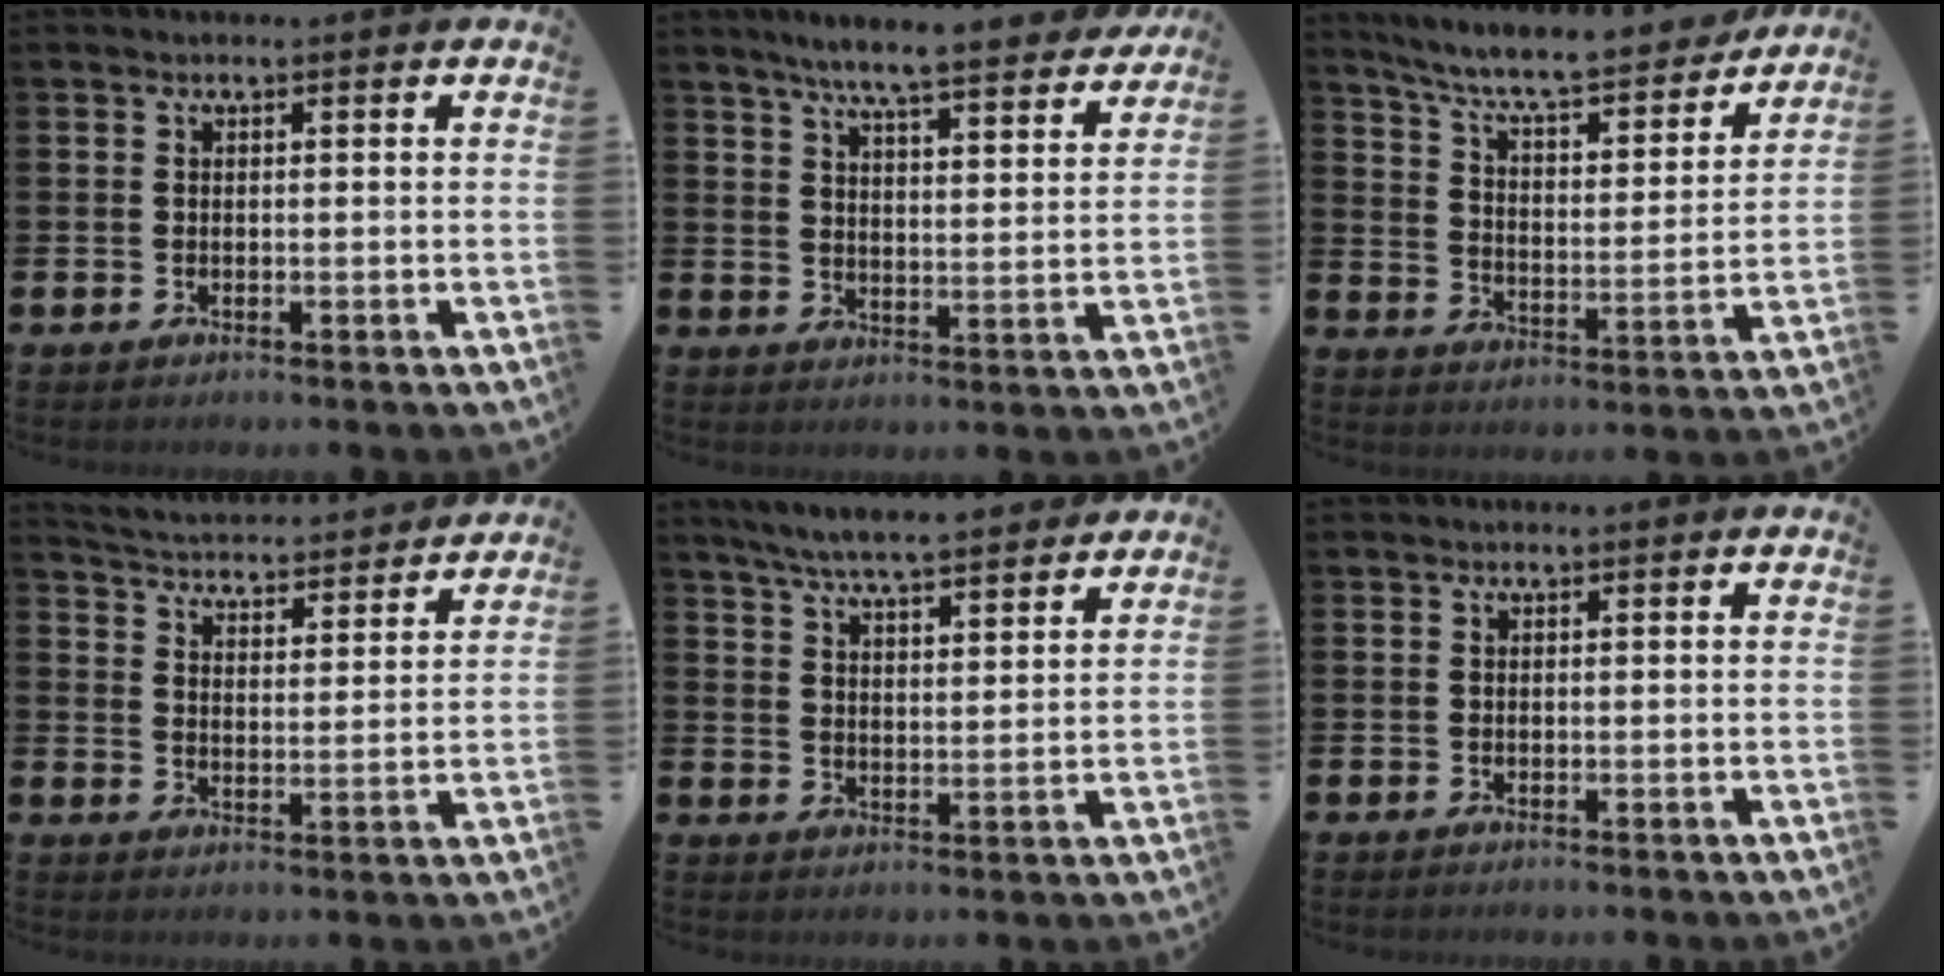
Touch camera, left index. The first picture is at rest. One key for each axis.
{"total": 7.4, "fx": 6.9, "fy": 0.4, "fz": 2.5, "tx": -0.059, "ty": -0.044, "tz": 0.118}
{"total": 9.0, "fx": 8.3, "fy": 1.2, "fz": 3.3, "tx": -0.094, "ty": -0.062, "tz": 0.141}
{"total": 4.4, "fx": 4.4, "fy": 0.6, "fz": 0.1, "tx": -0.027, "ty": -0.041, "tz": 0.072}
{"total": 6.5, "fx": 6.3, "fy": 0.4, "fz": 1.8, "tx": -0.050, "ty": -0.035, "tz": 0.111}
{"total": 0.0}